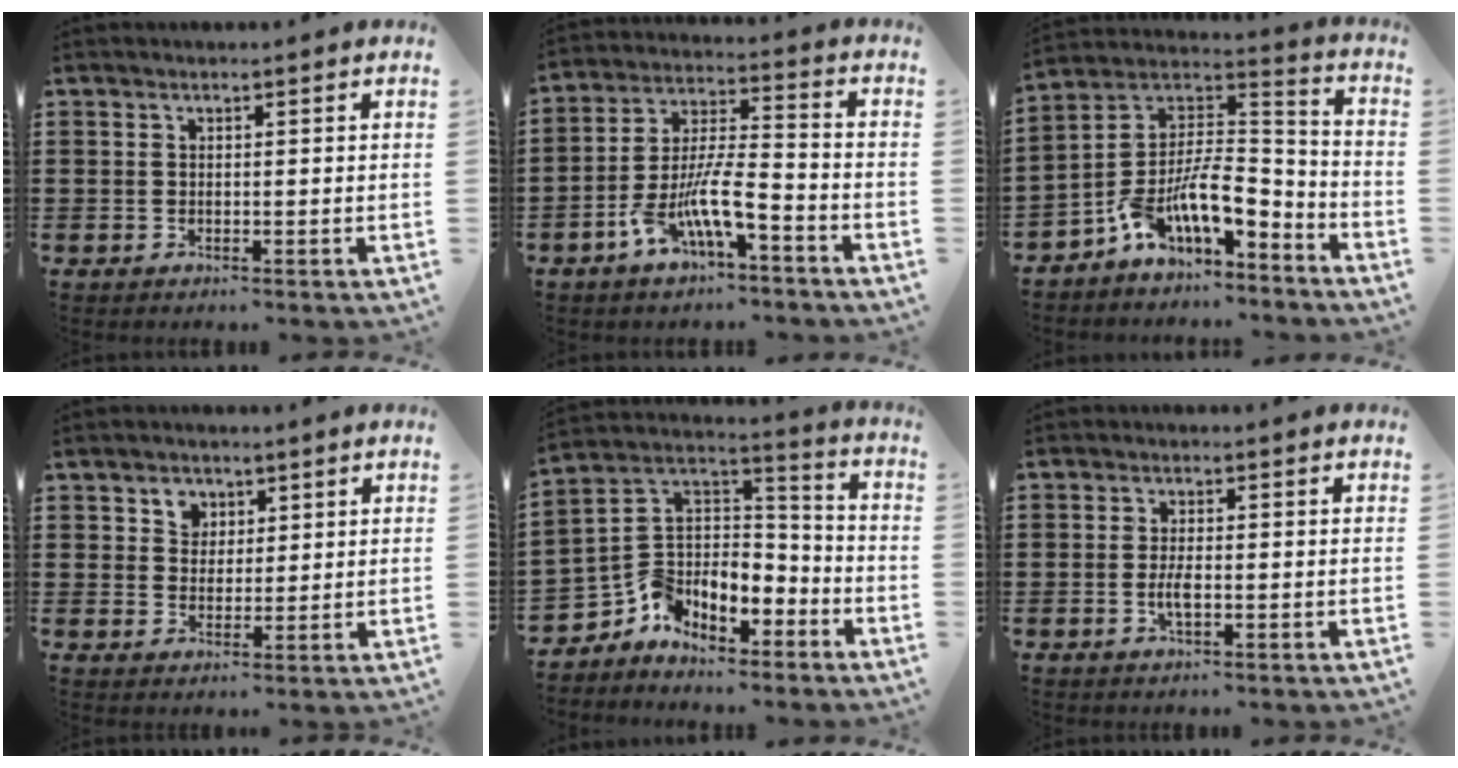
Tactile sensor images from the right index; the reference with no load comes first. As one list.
[{"total": 10.1, "force": [-5.4, 2.9, 8.1], "torque": [-0.162, 0.004, -0.098]}, {"total": 10.2, "force": [-5.7, 4.5, 7.2], "torque": [-0.159, -0.010, -0.114]}, {"total": 3.1, "force": [1.6, 2.5, 0.6], "torque": [-0.016, 0.008, 0.027]}, {"total": 5.7, "force": [-3.5, 4.1, 2.0], "torque": [-0.059, -0.016, -0.072]}, {"total": 2.7, "force": [-0.7, 0.9, 2.5], "torque": [-0.054, -0.003, -0.016]}]